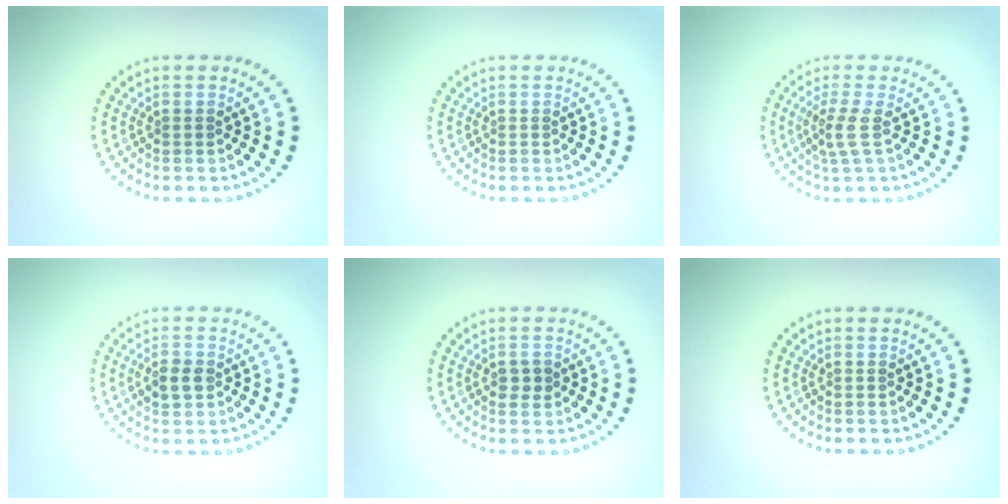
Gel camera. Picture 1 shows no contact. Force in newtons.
{"total": 0.0}
{"total": 2.3, "press": 1.6, "slide": 1.5}
{"total": 2.2, "press": 2.2, "slide": 0.2}
{"total": 1.6, "press": 1.6, "slide": 0.1}
{"total": 0.0}